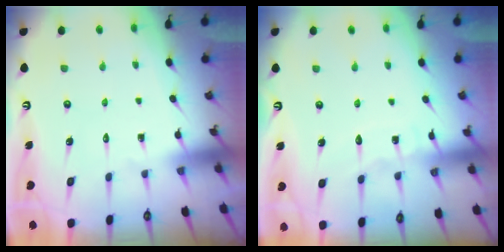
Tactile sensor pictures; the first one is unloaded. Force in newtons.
{"total": 5.2, "press": 5.2, "slide": 0.5}